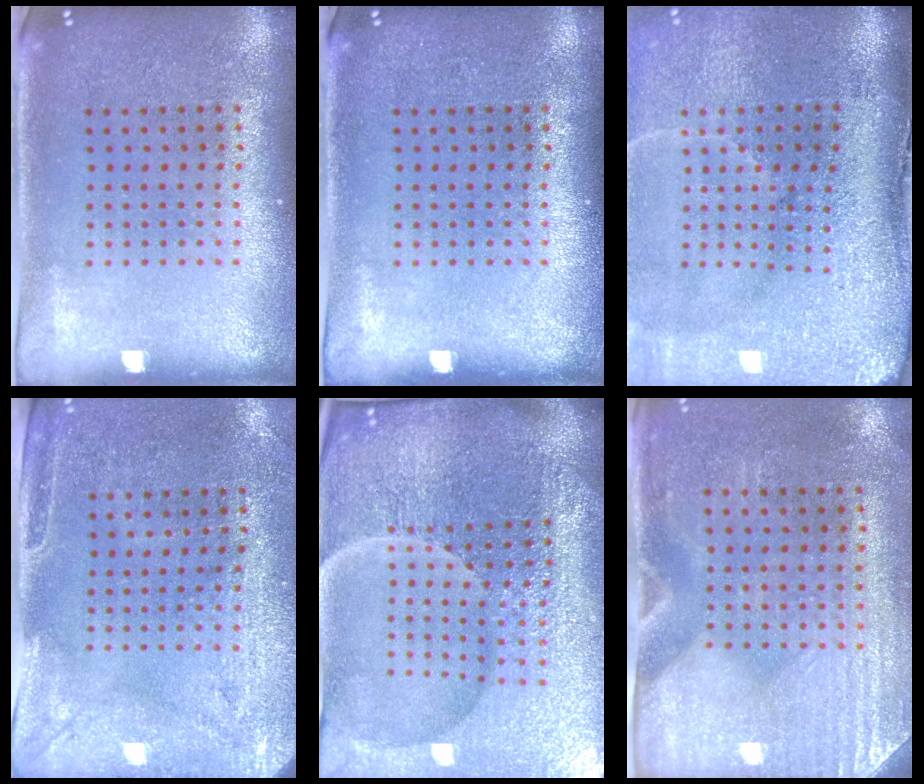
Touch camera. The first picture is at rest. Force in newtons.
{"total": 0.0}
{"total": 5.0, "press": 4.0, "slide": 3.0}
{"total": 3.0, "press": 2.3, "slide": 1.8}
{"total": 6.2, "press": 5.7, "slide": 2.5}
{"total": 3.1, "press": 2.7, "slide": 1.6}